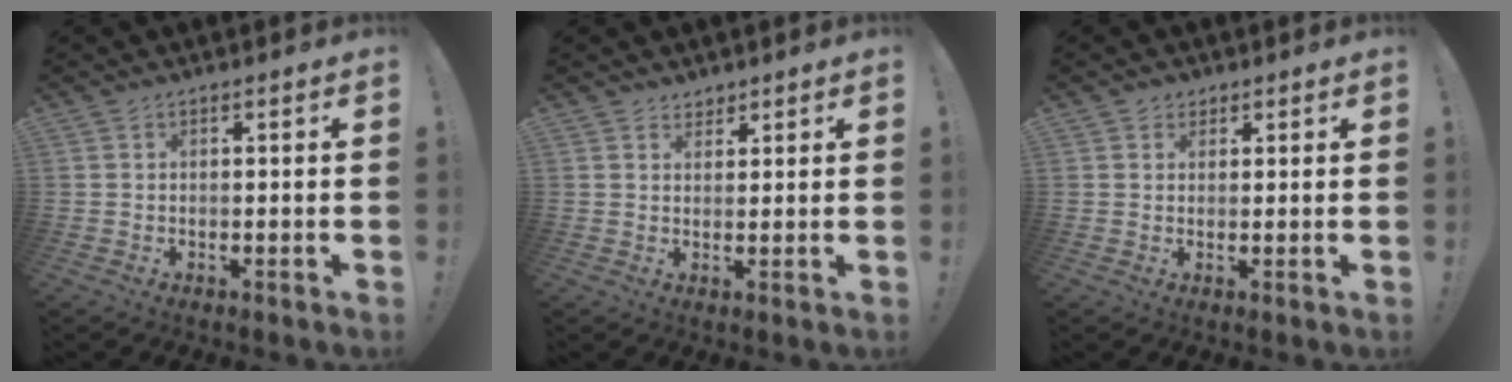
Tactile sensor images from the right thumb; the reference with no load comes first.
{"total": 2.5, "force": [2.1, 1.3, 0.1], "torque": [0.003, -0.013, 0.038]}
{"total": 2.3, "force": [1.3, 1.8, 0.4], "torque": [-0.001, -0.004, 0.022]}